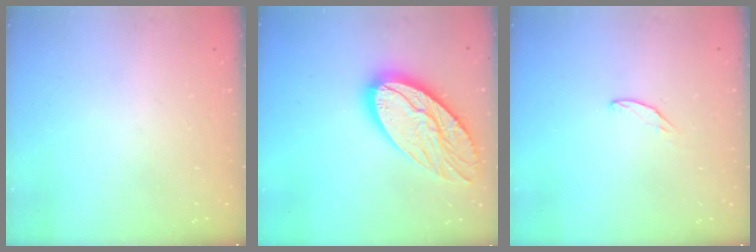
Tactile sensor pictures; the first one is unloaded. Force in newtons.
{"total": 21.2, "press": 21.1, "slide": 1.7}
{"total": 3.7, "press": 3.6, "slide": 0.3}